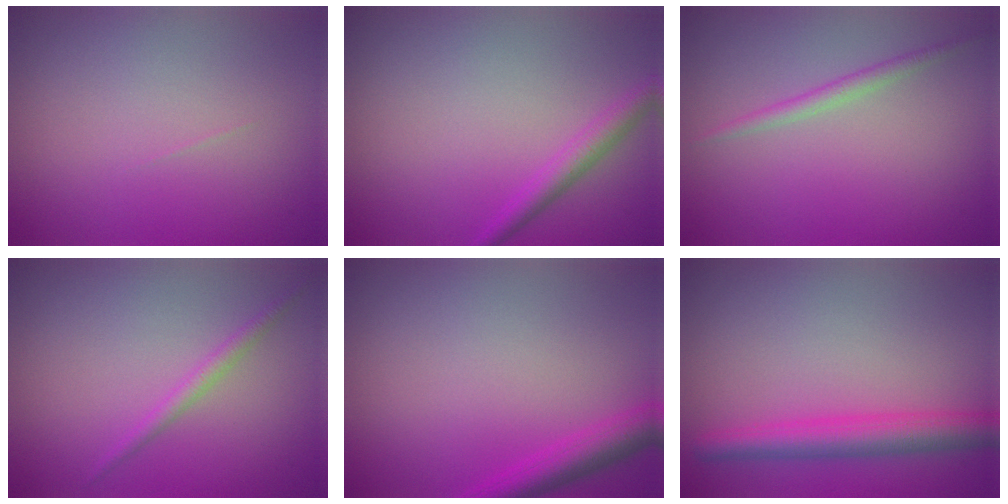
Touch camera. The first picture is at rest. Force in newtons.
{"total": 2.1, "press": 2.1, "slide": 0.1}
{"total": 1.3, "press": 1.3, "slide": 0.1}
{"total": 1.3, "press": 1.3, "slide": 0.0}
{"total": 3.1, "press": 3.1, "slide": 0.2}
{"total": 4.1, "press": 4.1, "slide": 0.3}